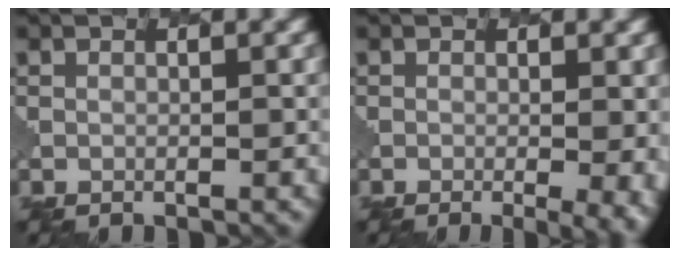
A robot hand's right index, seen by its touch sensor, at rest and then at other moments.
{"total": 5.8, "force": [-1.0, 2.5, 5.1], "torque": [-0.035, -0.004, -0.004]}